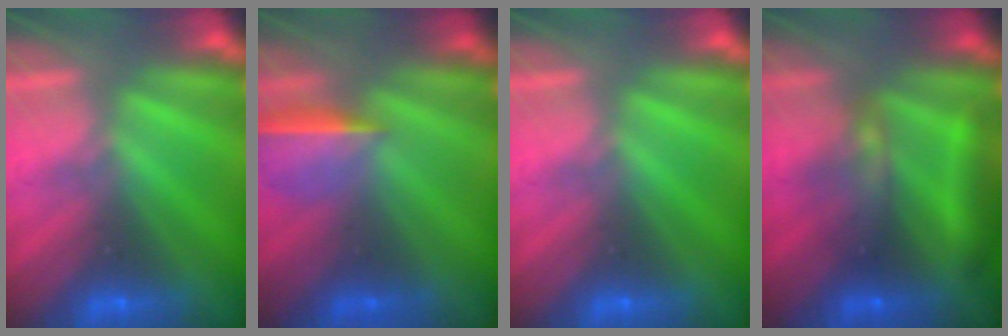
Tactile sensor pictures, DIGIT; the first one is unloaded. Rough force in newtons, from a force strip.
{"total": 1.7}
{"total": 0.0}
{"total": 9.0}